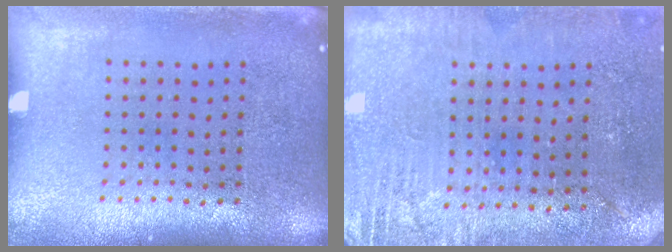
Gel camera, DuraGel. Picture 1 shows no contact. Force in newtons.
{"total": 2.9, "press": 2.7, "slide": 1.1}